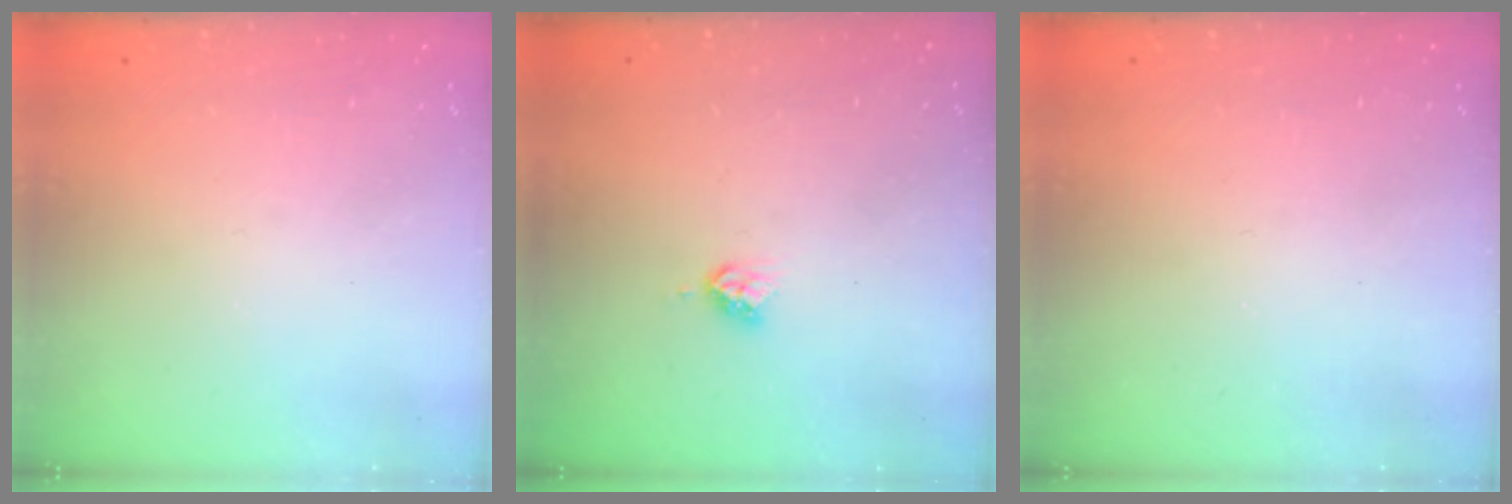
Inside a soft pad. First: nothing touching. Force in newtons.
{"total": 4.4, "press": 4.3, "slide": 0.6}
{"total": 0.0}